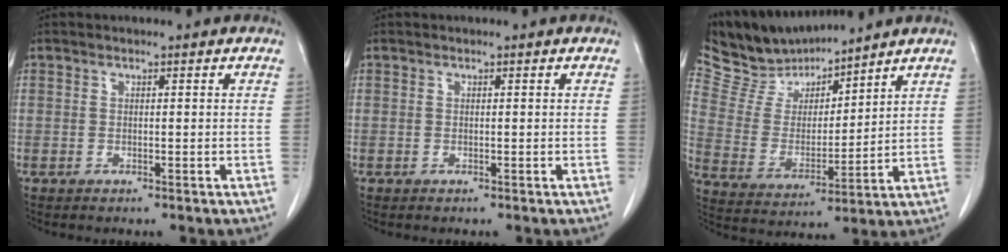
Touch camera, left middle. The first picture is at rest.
{"total": 0.0}
{"total": 11.8, "force": [11.2, 2.6, 2.7], "torque": [-0.069, 0.008, 0.228]}